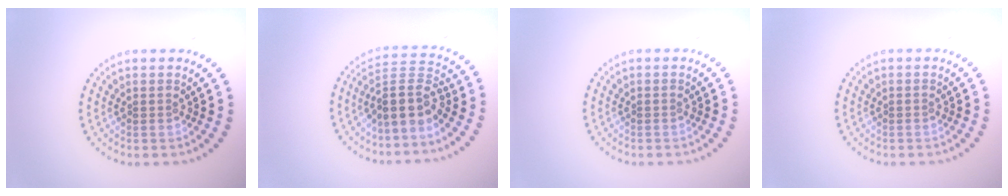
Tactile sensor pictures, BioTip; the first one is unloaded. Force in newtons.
{"total": 3.9, "press": 3.1, "slide": 2.4}
{"total": 0.0}
{"total": 0.0}